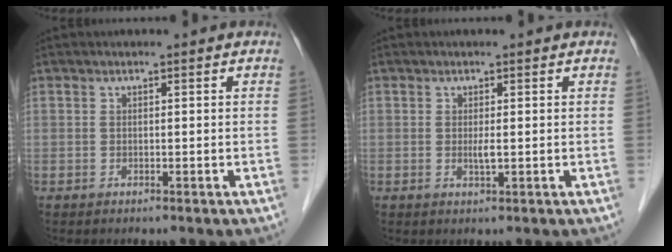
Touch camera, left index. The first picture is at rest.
{"total": 1.2, "force": [-0.2, 0.0, 1.2], "torque": [-0.027, -0.006, -0.002]}